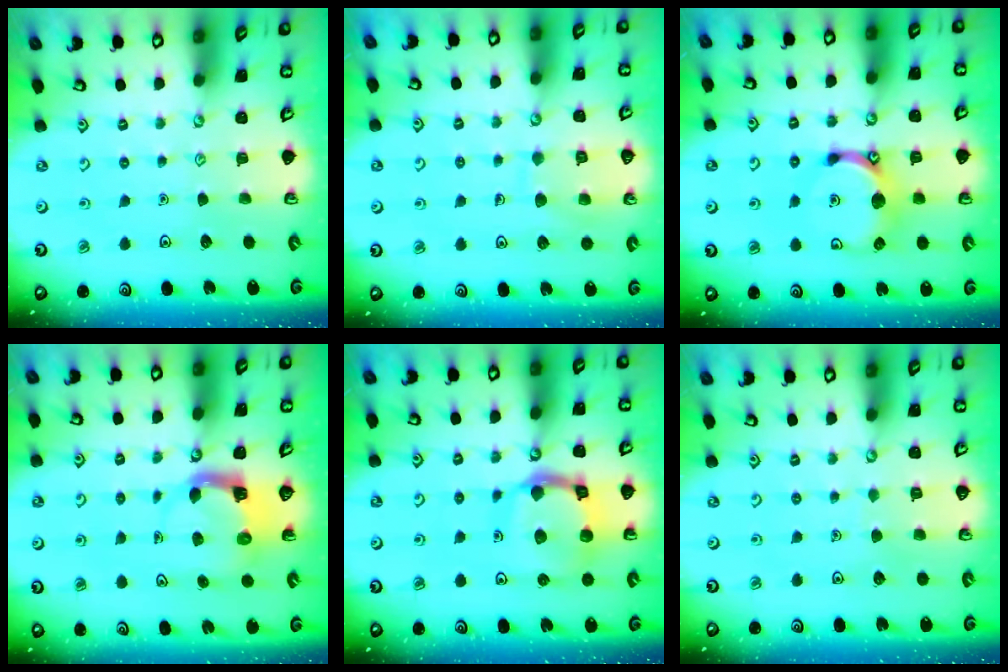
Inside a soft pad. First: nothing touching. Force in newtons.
{"total": 8.4, "press": 8.3, "slide": 0.6}
{"total": 11.0, "press": 11.0, "slide": 0.5}
{"total": 4.0, "press": 4.0, "slide": 0.2}
{"total": 13.4, "press": 13.3, "slide": 1.6}
{"total": 3.3, "press": 3.3, "slide": 0.3}